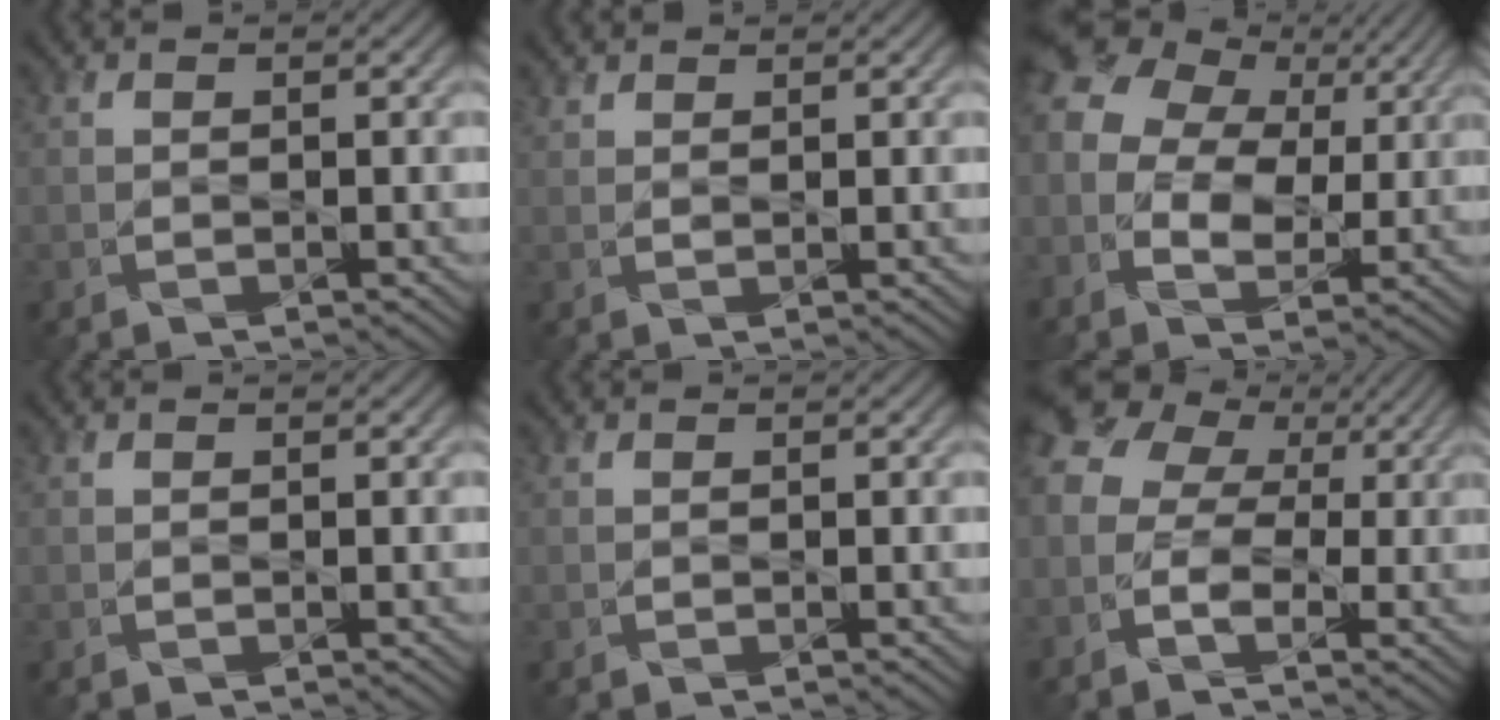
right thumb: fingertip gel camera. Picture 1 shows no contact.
{"total": 1.4, "force": [1.3, 0.2, 0.3], "torque": [-0.012, 0.006, 0.032]}
{"total": 12.9, "force": [3.0, 9.1, 8.6], "torque": [-0.213, 0.008, 0.060]}
{"total": 0.0}
{"total": 0.0}
{"total": 9.3, "force": [0.5, 6.8, 6.3], "torque": [-0.153, 0.017, -0.001]}